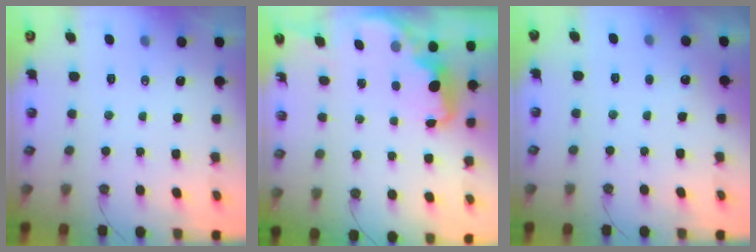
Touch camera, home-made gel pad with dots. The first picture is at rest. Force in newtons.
{"total": 2.5, "press": 2.4, "slide": 0.7}
{"total": 2.1, "press": 1.9, "slide": 0.9}